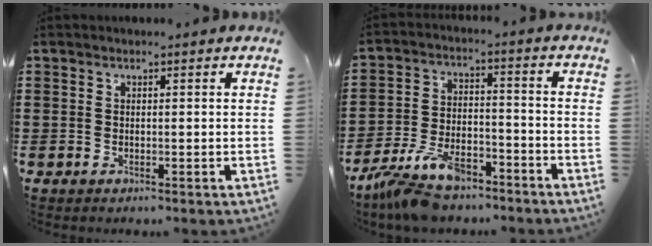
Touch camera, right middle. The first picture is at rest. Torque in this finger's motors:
{"motor_torque": [2.14, 0.00, 0.86, 0.21]}